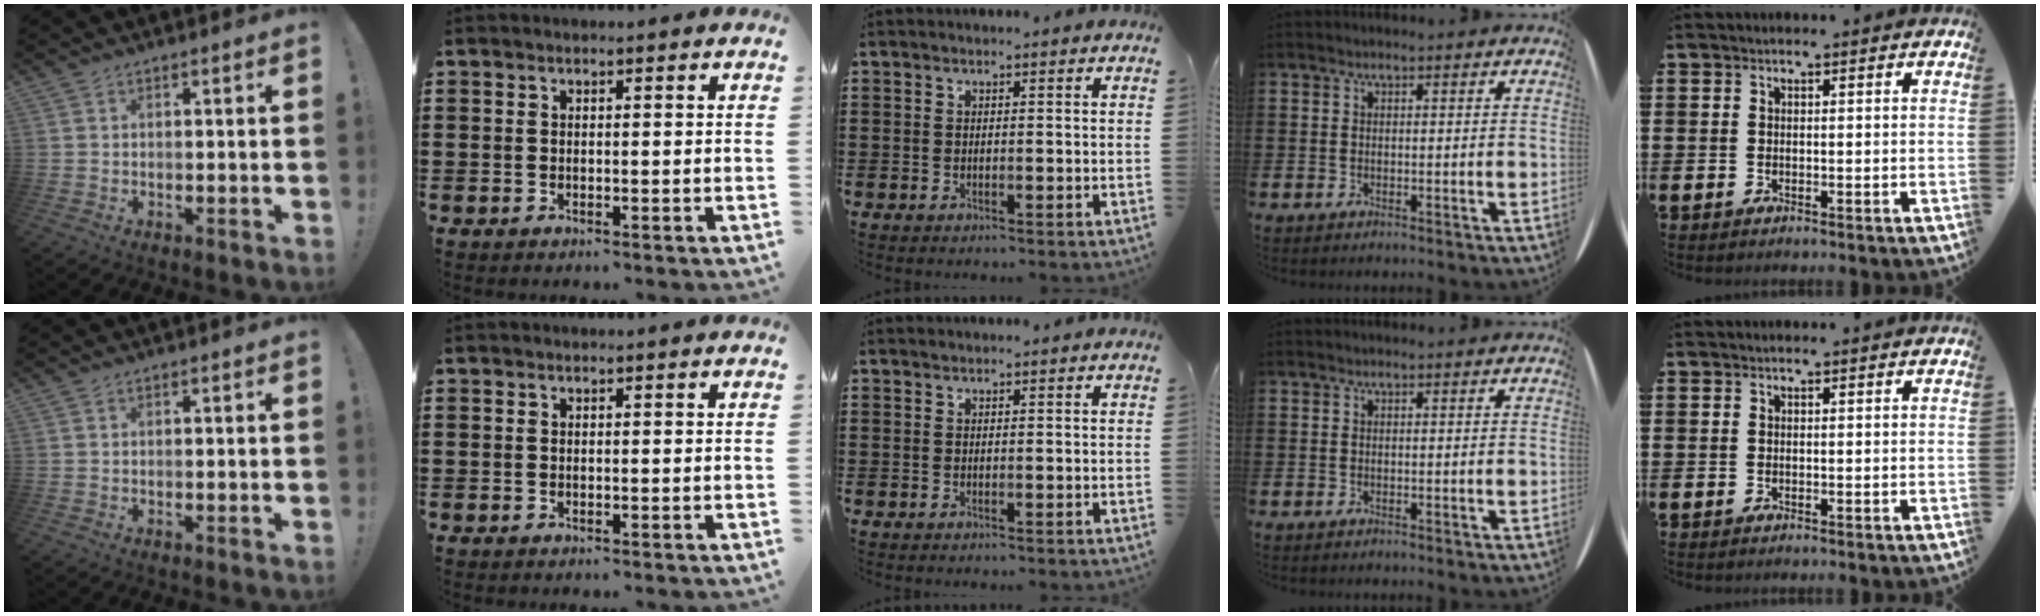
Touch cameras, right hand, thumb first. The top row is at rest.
{}